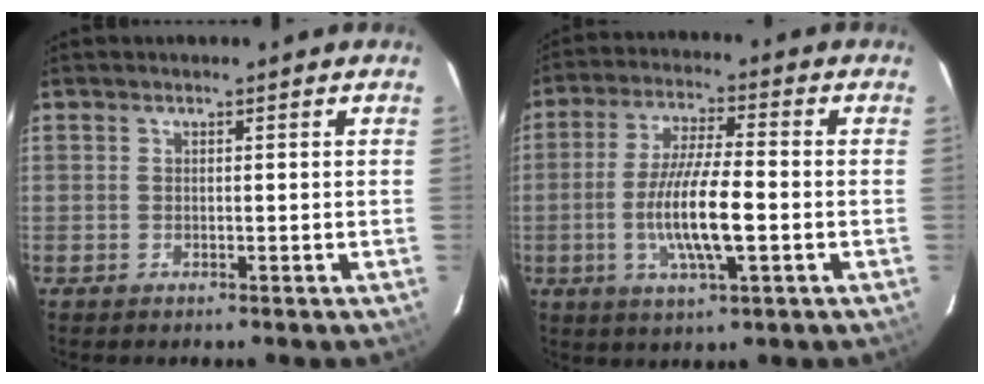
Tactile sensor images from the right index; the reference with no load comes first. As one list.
[{"total": 11.2, "force": [-2.5, 2.0, 10.7], "torque": [-0.206, -0.008, -0.047]}]